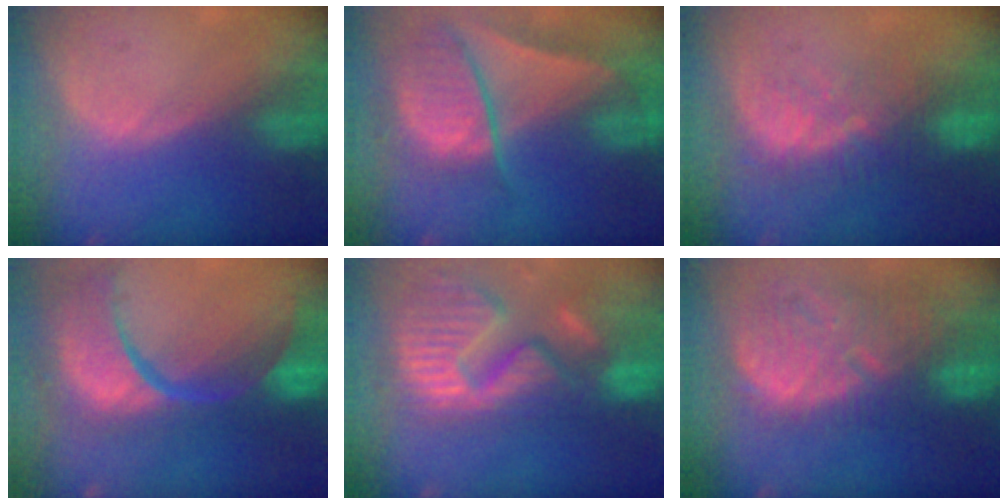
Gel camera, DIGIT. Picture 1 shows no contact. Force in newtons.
{"total": 9.4, "press": 8.1, "slide": 4.8}
{"total": 8.4, "press": 7.8, "slide": 3.0}
{"total": 14.8, "press": 11.7, "slide": 9.0}
{"total": 14.7, "press": 12.3, "slide": 8.1}
{"total": 12.5, "press": 11.2, "slide": 5.6}